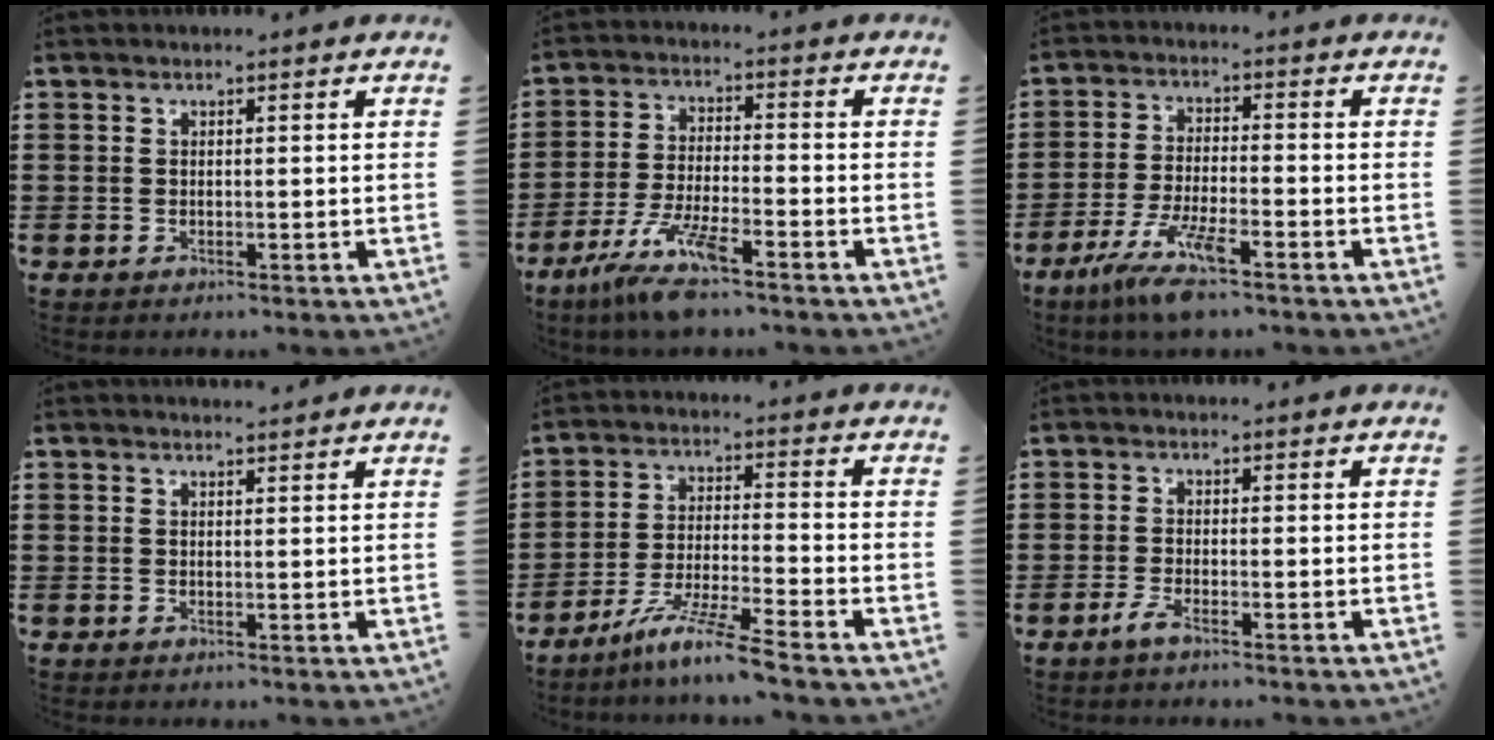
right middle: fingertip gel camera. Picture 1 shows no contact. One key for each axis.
{"total": 8.6, "fx": -6.2, "fy": 0.9, "fz": 5.8, "tx": -0.129, "ty": -0.014, "tz": -0.122}
{"total": 7.9, "fx": -5.4, "fy": 0.9, "fz": 5.7, "tx": -0.121, "ty": -0.015, "tz": -0.101}
{"total": 1.0, "fx": 1.0, "fy": 0.0, "fz": 0.1, "tx": -0.004, "ty": 0.000, "tz": 0.019}
{"total": 7.6, "fx": -6.3, "fy": -0.7, "fz": 4.3, "tx": -0.087, "ty": -0.015, "tz": -0.122}
{"total": 2.0, "fx": -1.2, "fy": 0.2, "fz": 1.7, "tx": -0.037, "ty": -0.006, "tz": -0.023}